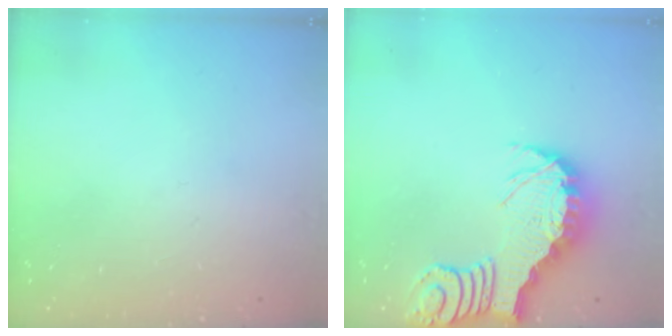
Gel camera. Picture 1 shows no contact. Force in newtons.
{"total": 3.2, "press": 3.2, "slide": 0.5}